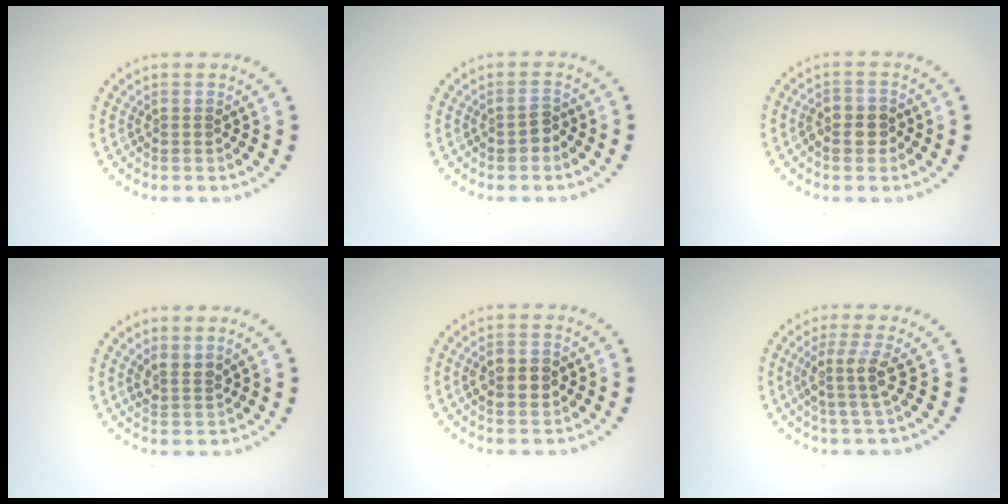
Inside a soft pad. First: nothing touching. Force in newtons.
{"total": 1.2, "press": 1.2, "slide": 0.3}
{"total": 2.5, "press": 2.5, "slide": 0.6}
{"total": 1.8, "press": 1.4, "slide": 1.1}
{"total": 2.7, "press": 2.7, "slide": 0.0}
{"total": 2.7, "press": 2.0, "slide": 1.8}